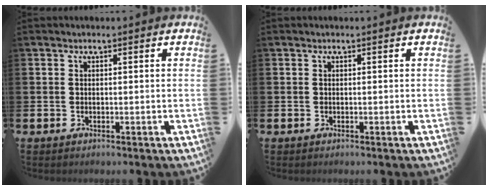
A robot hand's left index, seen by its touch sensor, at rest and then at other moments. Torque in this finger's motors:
{"motor_torque": [0.00, 0.00, 0.00, 0.00]}